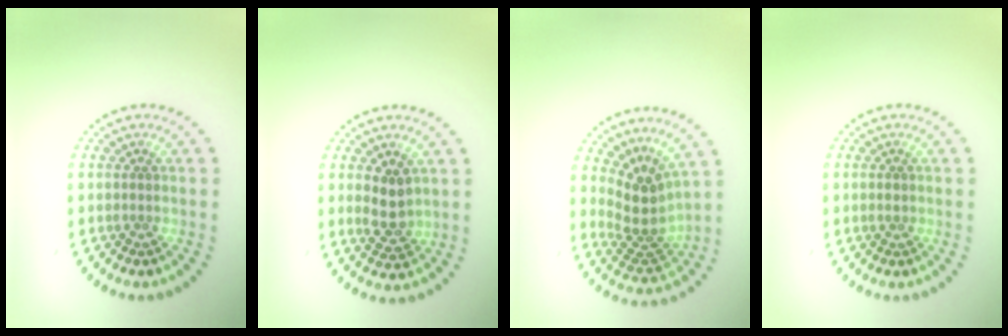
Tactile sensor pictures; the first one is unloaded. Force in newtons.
{"total": 2.9, "press": 2.8, "slide": 0.9}
{"total": 4.0, "press": 2.8, "slide": 2.8}
{"total": 0.8, "press": 0.8, "slide": 0.2}